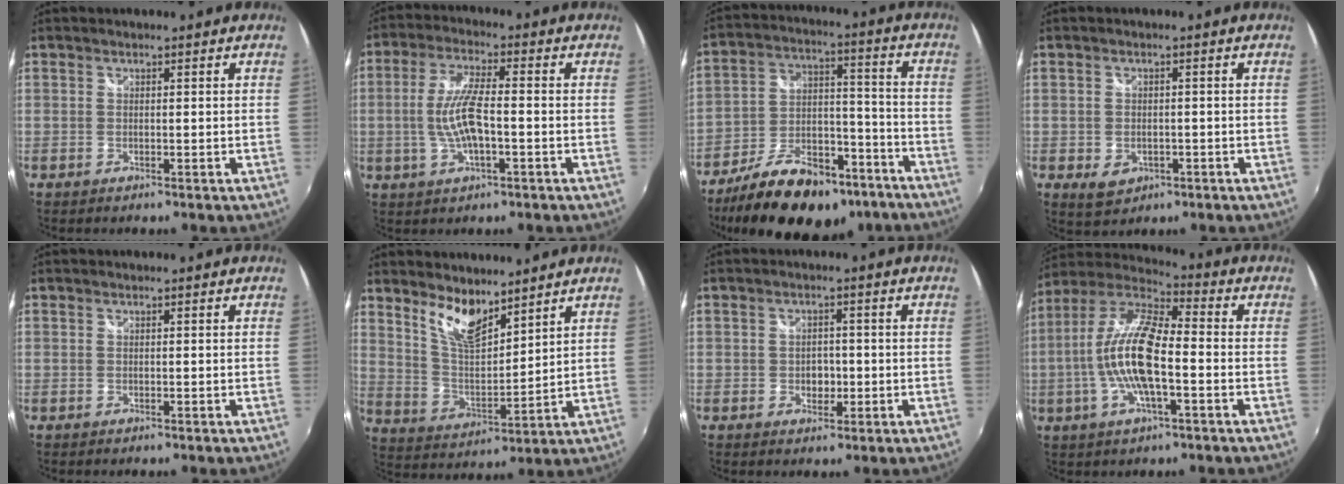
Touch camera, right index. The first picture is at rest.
{"total": 9.0, "force": [-1.8, 2.3, 8.5], "torque": [-0.168, -0.001, -0.032]}
{"total": 22.9, "force": [-16.3, 10.9, 11.8], "torque": [-0.218, 0.021, -0.236]}
{"total": 4.9, "force": [-1.8, 3.8, 2.5], "torque": [-0.054, -0.004, -0.021]}
{"total": 0.0}
{"total": 9.0, "force": [6.8, 2.9, 5.2], "torque": [-0.095, -0.006, 0.134]}
{"total": 2.9, "force": [-0.7, 2.3, 1.6], "torque": [-0.025, 0.001, -0.010]}
{"total": 15.4, "force": [-3.0, 4.6, 14.4], "torque": [-0.280, 0.001, -0.065]}